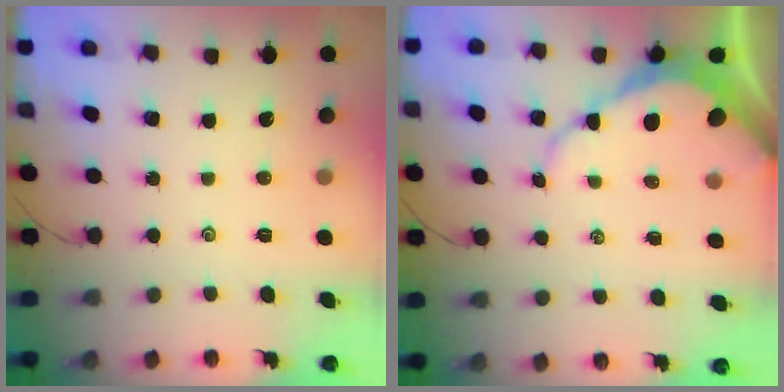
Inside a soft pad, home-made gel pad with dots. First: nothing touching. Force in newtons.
{"total": 8.4, "press": 8.3, "slide": 0.8}